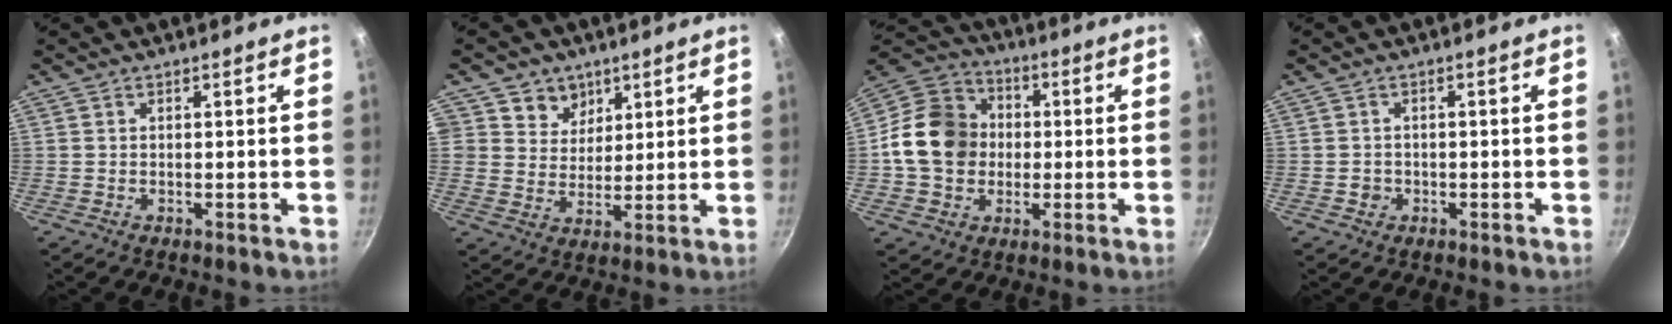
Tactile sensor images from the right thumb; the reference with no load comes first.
{"total": 6.8, "force": [3.5, 5.7, 1.1], "torque": [0.023, -0.018, 0.057]}
{"total": 15.6, "force": [-0.2, 13.3, 8.3], "torque": [-0.120, 0.029, -0.017]}
{"total": 1.7, "force": [-0.7, 1.5, 0.4], "torque": [-0.001, 0.007, -0.006]}